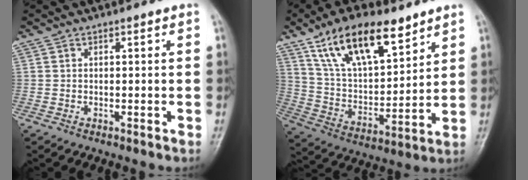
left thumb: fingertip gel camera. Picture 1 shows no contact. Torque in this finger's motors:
{"motor_torque": [0.24, 0.31, 1.51, -1.26, 0.17]}